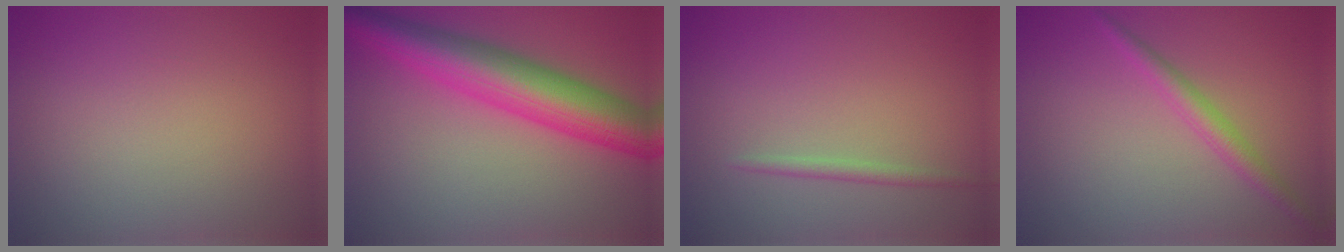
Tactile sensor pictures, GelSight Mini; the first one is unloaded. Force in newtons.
{"total": 8.2, "press": 8.2, "slide": 0.1}
{"total": 1.1, "press": 1.1, "slide": 0.1}
{"total": 2.1, "press": 2.1, "slide": 0.1}